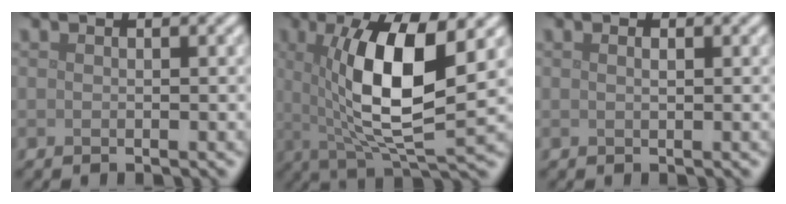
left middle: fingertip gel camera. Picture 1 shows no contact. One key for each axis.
{"total": 9.6, "fx": 1.6, "fy": 2.7, "fz": 9.1, "tx": -0.152, "ty": -0.009, "tz": 0.033}
{"total": 0.5, "fx": 0.2, "fy": 0.1, "fz": 0.4, "tx": -0.008, "ty": 0.001, "tz": 0.004}